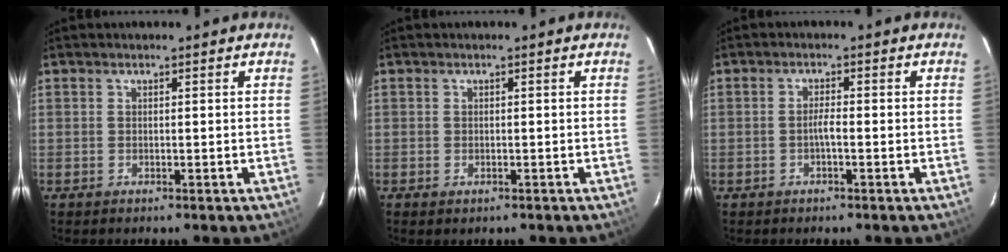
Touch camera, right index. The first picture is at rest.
{"total": 0.9, "force": [-0.5, 0.6, 0.3], "torque": [-0.003, -0.004, -0.007]}
{"total": 1.6, "force": [-0.7, 0.2, 1.4], "torque": [-0.028, 0.004, -0.015]}